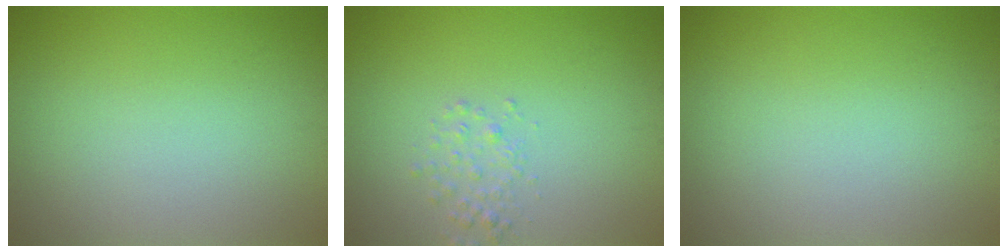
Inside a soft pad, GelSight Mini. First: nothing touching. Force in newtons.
{"total": 1.4, "press": 1.4, "slide": 0.1}
{"total": 0.0}